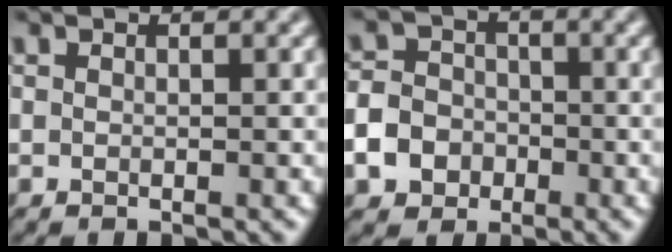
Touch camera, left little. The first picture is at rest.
{"total": 6.2, "force": [-2.7, 5.2, 2.0], "torque": [-0.039, -0.012, -0.073]}